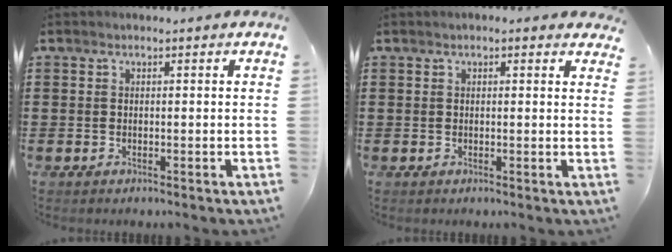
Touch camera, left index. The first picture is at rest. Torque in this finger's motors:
{"motor_torque": [1.31, -0.32, 0.12, 0.00]}